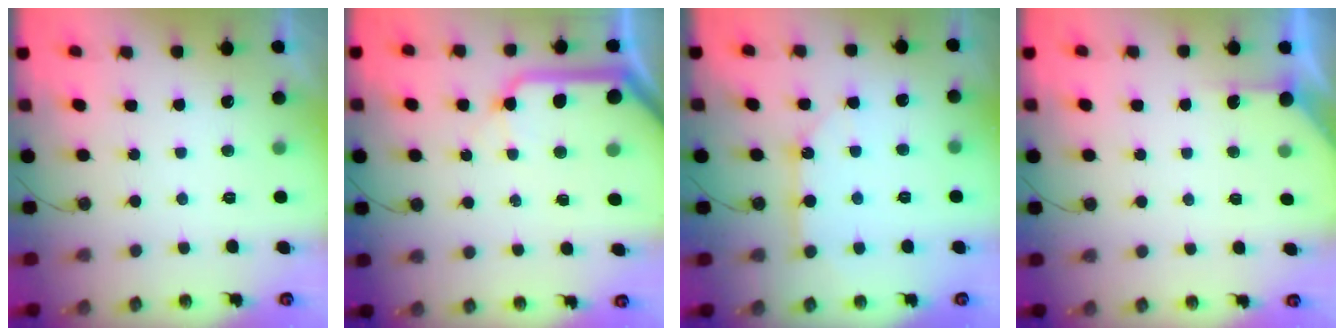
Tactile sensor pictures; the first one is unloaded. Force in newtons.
{"total": 13.9, "press": 13.8, "slide": 1.9}
{"total": 9.1, "press": 9.1, "slide": 0.8}
{"total": 2.3, "press": 2.3, "slide": 0.2}